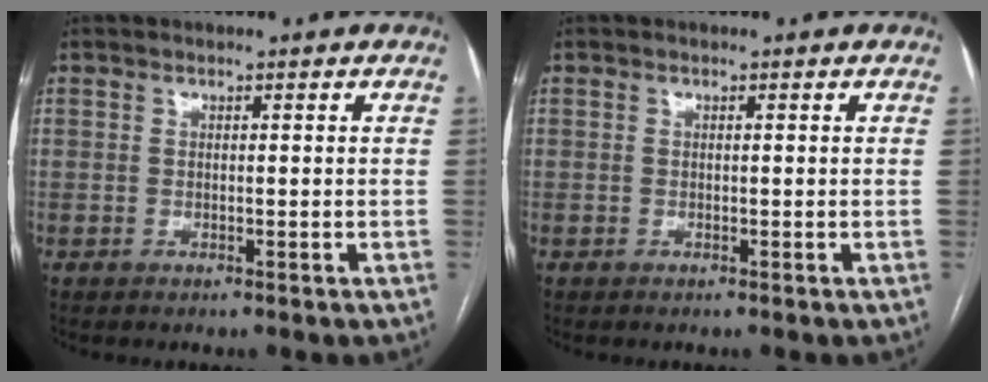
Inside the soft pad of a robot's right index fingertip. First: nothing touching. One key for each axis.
{"total": 0.0}